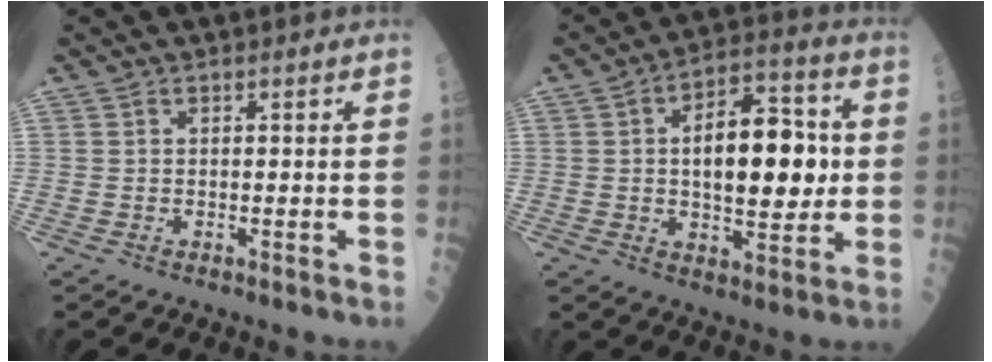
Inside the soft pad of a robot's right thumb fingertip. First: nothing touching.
{"total": 16.8, "force": [1.2, 8.3, 14.6], "torque": [-0.187, 0.014, 0.018]}